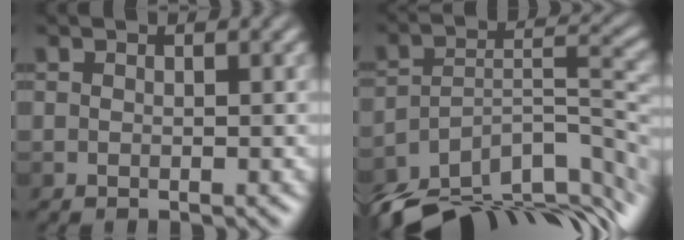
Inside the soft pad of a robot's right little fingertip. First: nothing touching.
{"total": 13.8, "force": [-11.0, 5.2, 6.3], "torque": [-0.136, 0.004, -0.158]}